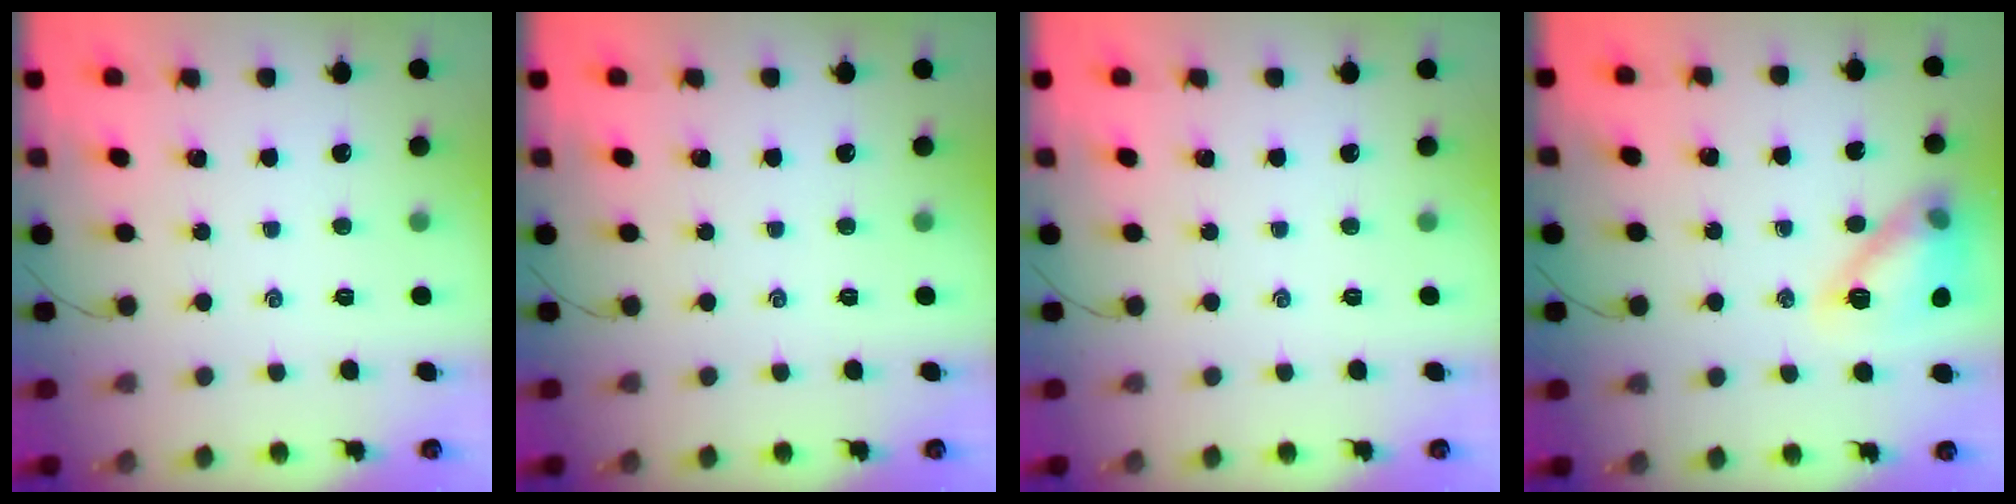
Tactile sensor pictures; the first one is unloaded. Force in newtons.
{"total": 0.0}
{"total": 0.0}
{"total": 14.2, "press": 14.1, "slide": 1.3}